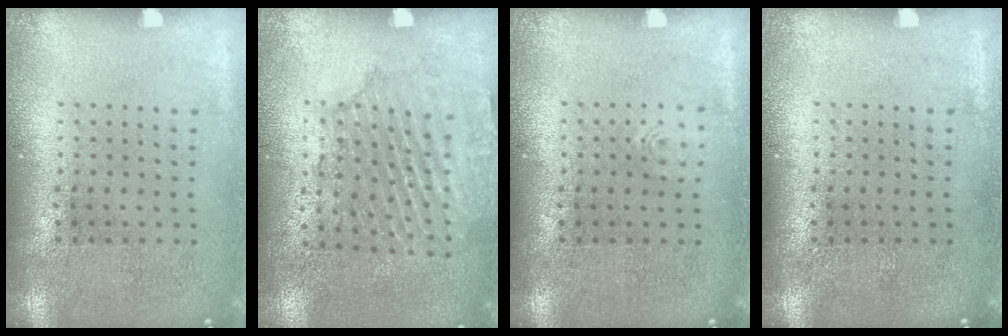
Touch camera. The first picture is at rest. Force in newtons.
{"total": 1.6, "press": 1.6, "slide": 0.3}
{"total": 0.5, "press": 0.5, "slide": 0.1}
{"total": 0.0}